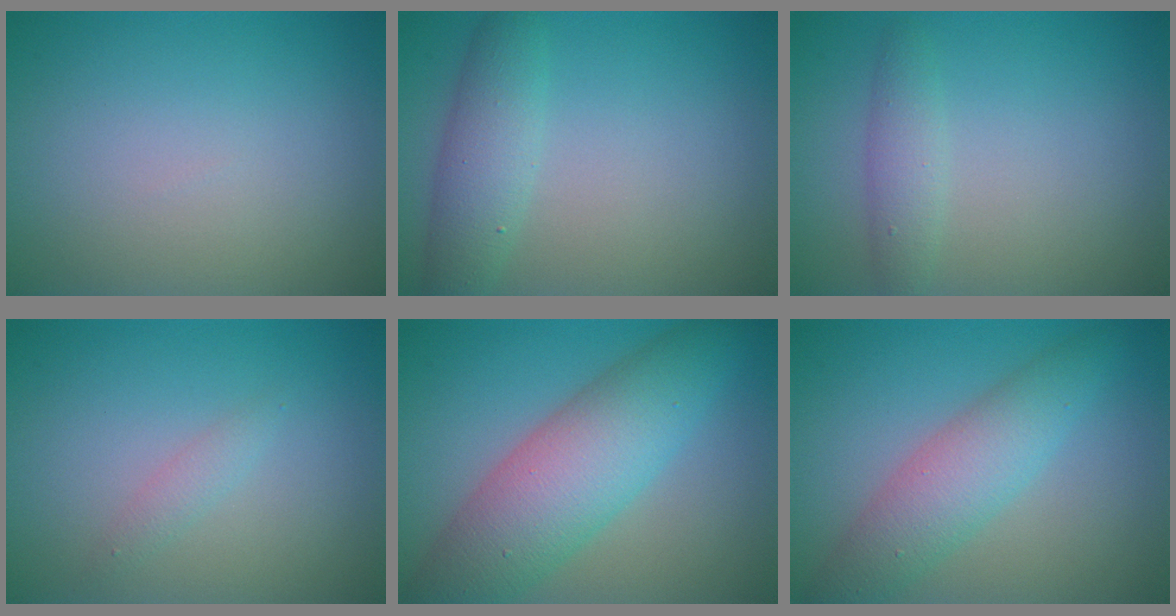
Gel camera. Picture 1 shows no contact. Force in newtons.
{"total": 3.4, "press": 3.4, "slide": 0.2}
{"total": 1.9, "press": 1.9, "slide": 0.1}
{"total": 1.0, "press": 1.0, "slide": 0.0}
{"total": 8.2, "press": 8.2, "slide": 0.2}
{"total": 4.6, "press": 4.6, "slide": 0.1}